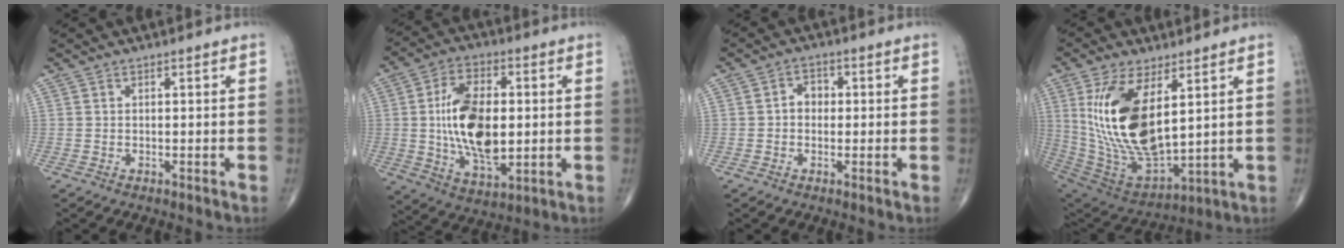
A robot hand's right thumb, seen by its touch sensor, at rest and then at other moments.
{"total": 16.6, "force": [0.4, 8.9, 14.1], "torque": [-0.241, -0.007, 0.012]}
{"total": 3.2, "force": [-0.1, 2.6, 1.8], "torque": [-0.014, 0.014, -0.009]}
{"total": 20.3, "force": [5.5, 9.4, 17.1], "torque": [-0.333, -0.032, 0.123]}